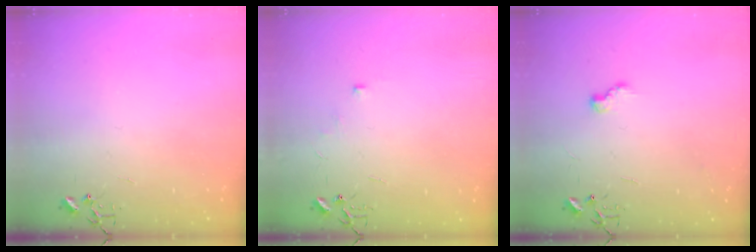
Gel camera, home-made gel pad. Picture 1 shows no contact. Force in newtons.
{"total": 5.4, "press": 5.3, "slide": 0.7}
{"total": 6.4, "press": 6.3, "slide": 0.6}